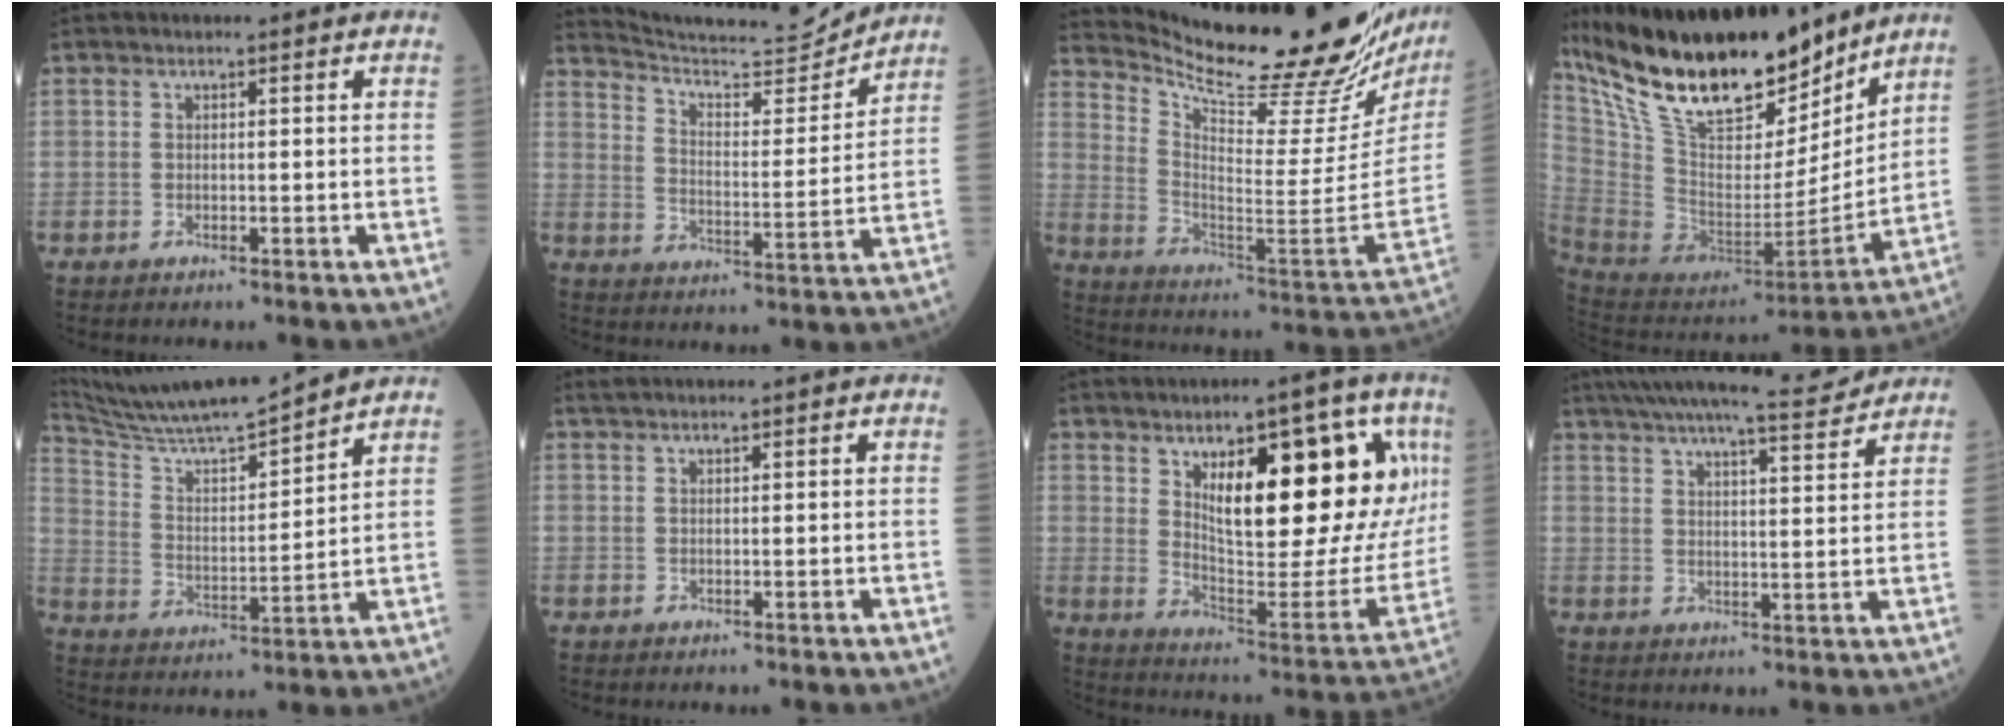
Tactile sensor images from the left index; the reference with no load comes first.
{"total": 13.8, "force": [13.6, -0.3, 2.3], "torque": [-0.048, -0.033, 0.204]}
{"total": 26.7, "force": [24.0, 2.6, 11.4], "torque": [-0.203, -0.110, 0.333]}
{"total": 25.3, "force": [20.2, 7.2, 13.4], "torque": [-0.247, -0.015, 0.350]}
{"total": 14.6, "force": [13.6, -0.3, 5.3], "torque": [-0.108, 0.000, 0.243]}
{"total": 0.9, "force": [0.7, -0.2, 0.6], "torque": [-0.018, 0.012, 0.019]}
{"total": 20.7, "force": [7.8, 6.6, 18.0], "torque": [-0.246, -0.002, 0.124]}
{"total": 12.9, "force": [11.9, 0.3, 4.9], "torque": [-0.085, -0.004, 0.170]}